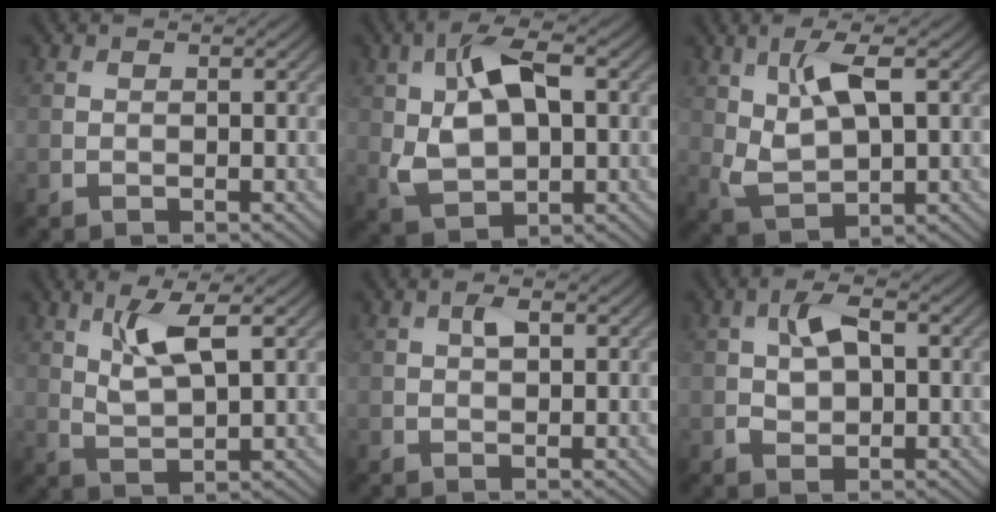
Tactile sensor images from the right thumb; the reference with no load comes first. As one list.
[{"total": 9.6, "force": [1.7, 5.4, 7.8], "torque": [-0.168, 0.002, 0.029]}, {"total": 7.2, "force": [2.5, 3.1, 6.0], "torque": [-0.128, -0.001, 0.051]}, {"total": 5.9, "force": [2.6, 1.7, 5.1], "torque": [-0.110, -0.005, 0.051]}, {"total": 1.8, "force": [0.6, 0.9, 1.5], "torque": [-0.028, 0.001, 0.010]}, {"total": 4.5, "force": [0.7, 2.7, 3.6], "torque": [-0.073, 0.003, 0.011]}]